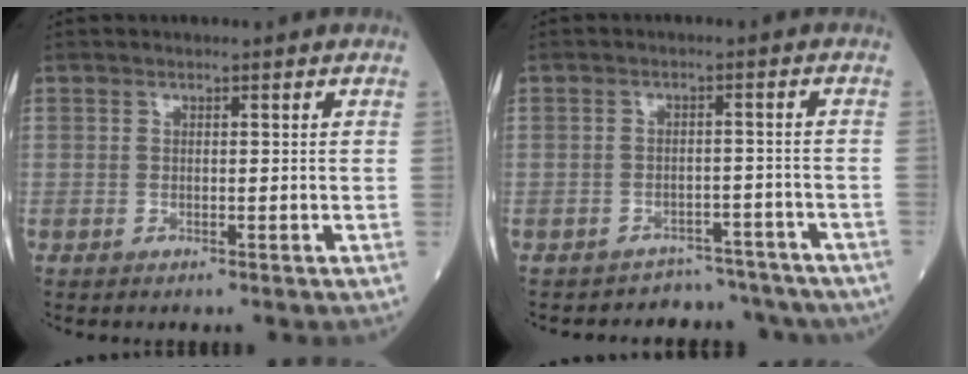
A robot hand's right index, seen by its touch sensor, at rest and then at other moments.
{"total": 7.0, "force": [-6.1, 3.2, -0.9], "torque": [0.028, 0.037, -0.072]}